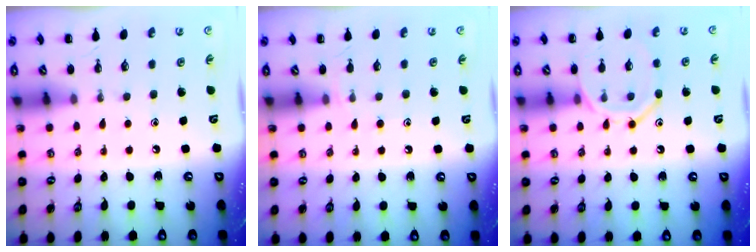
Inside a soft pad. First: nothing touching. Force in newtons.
{"total": 5.7, "press": 5.4, "slide": 1.9}
{"total": 12.0, "press": 12.0, "slide": 0.7}